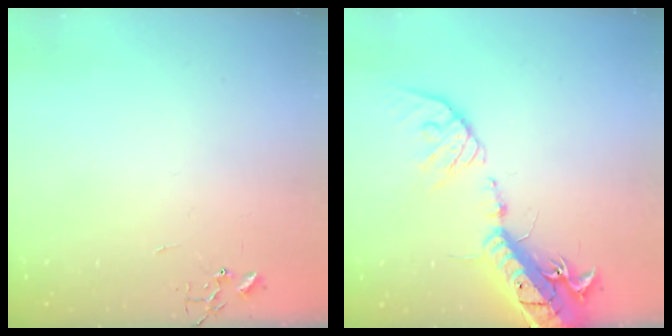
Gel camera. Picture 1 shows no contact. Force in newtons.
{"total": 21.1, "press": 20.7, "slide": 4.1}